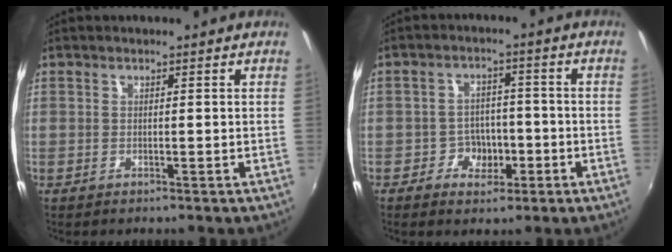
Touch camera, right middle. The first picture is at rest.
{"total": 9.7, "force": [-4.7, 6.8, 5.1], "torque": [-0.105, 0.018, -0.077]}